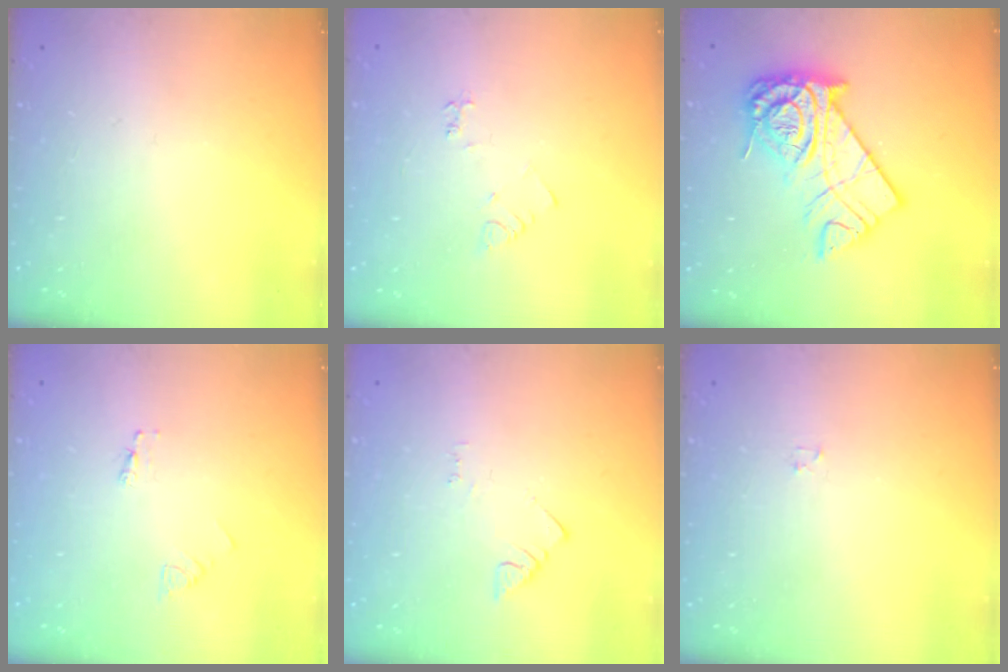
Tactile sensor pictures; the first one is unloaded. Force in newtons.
{"total": 4.0, "press": 3.9, "slide": 0.6}
{"total": 18.2, "press": 18.1, "slide": 1.6}
{"total": 2.1, "press": 2.1, "slide": 0.1}
{"total": 1.5, "press": 1.5, "slide": 0.3}
{"total": 1.2, "press": 1.2, "slide": 0.2}